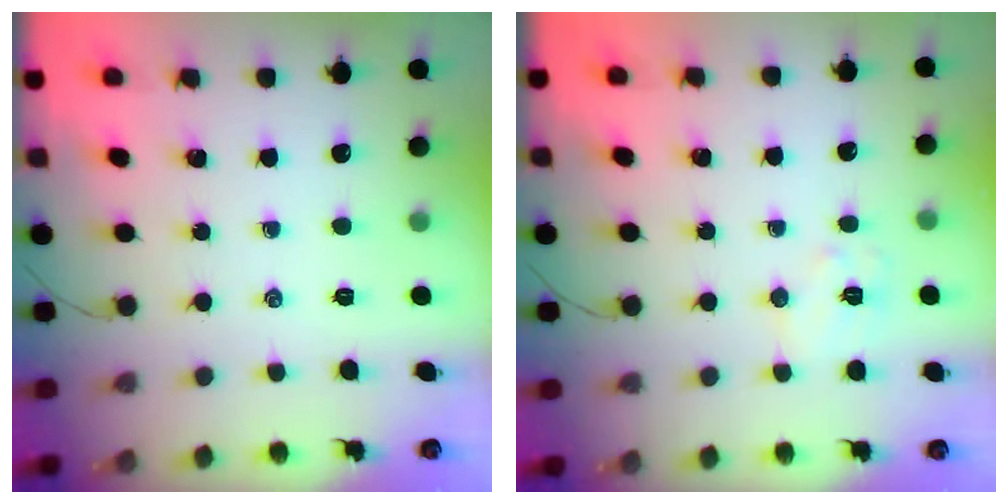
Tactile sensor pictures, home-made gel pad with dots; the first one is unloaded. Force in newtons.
{"total": 6.6, "press": 6.5, "slide": 0.7}